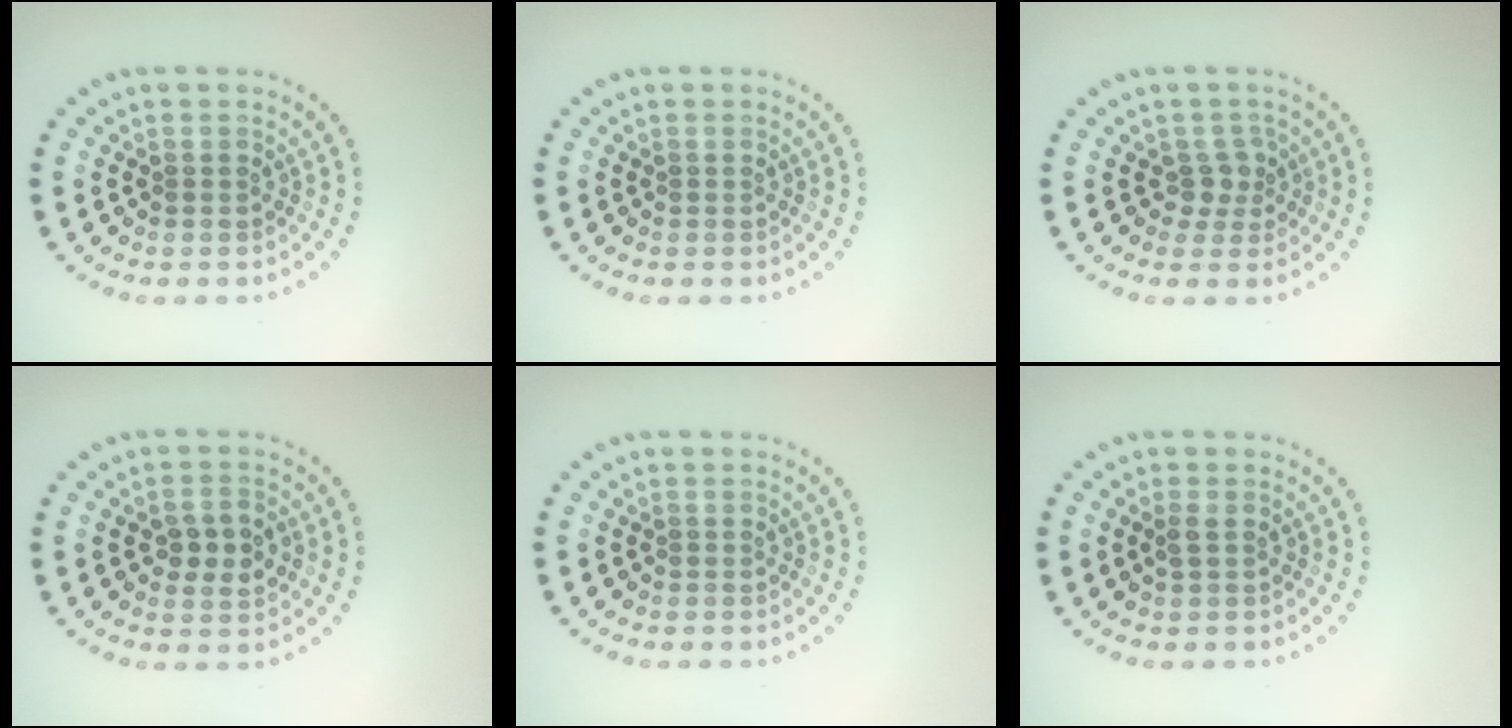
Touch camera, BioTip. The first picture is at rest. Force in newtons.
{"total": 0.0}
{"total": 1.9, "press": 1.4, "slide": 1.3}
{"total": 2.8, "press": 2.8, "slide": 0.1}
{"total": 0.0}
{"total": 0.8, "press": 0.8, "slide": 0.2}